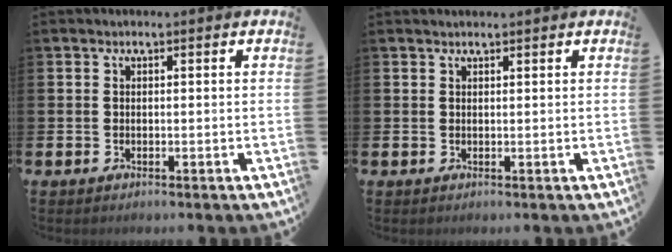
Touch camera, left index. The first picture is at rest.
{"total": 0.5, "force": [0.5, 0.0, 0.1], "torque": [0.009, -0.004, 0.007]}